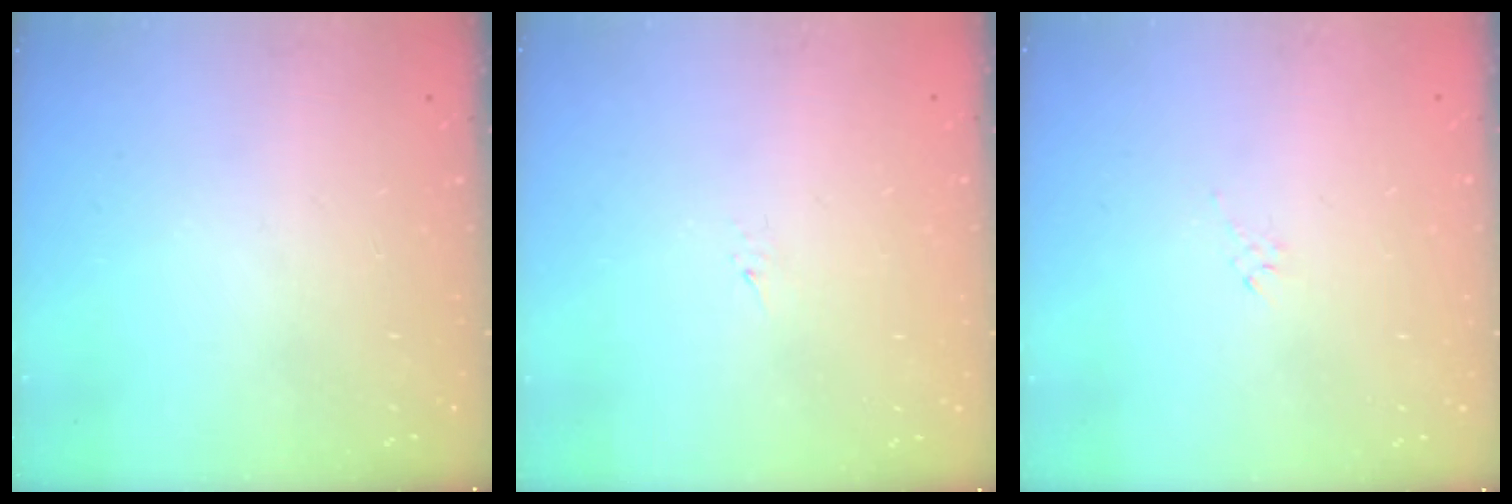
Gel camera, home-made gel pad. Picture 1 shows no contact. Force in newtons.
{"total": 3.6, "press": 3.6, "slide": 0.7}
{"total": 2.8, "press": 2.7, "slide": 0.6}